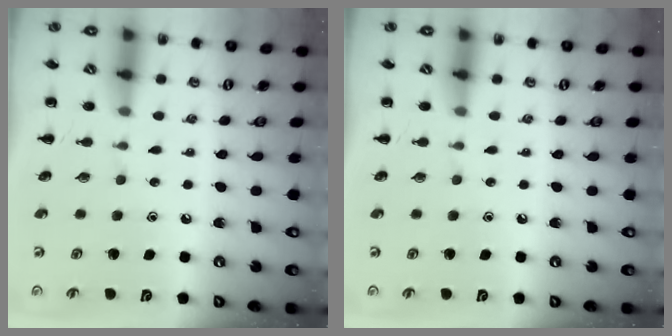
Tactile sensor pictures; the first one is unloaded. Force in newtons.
{"total": 0.0}